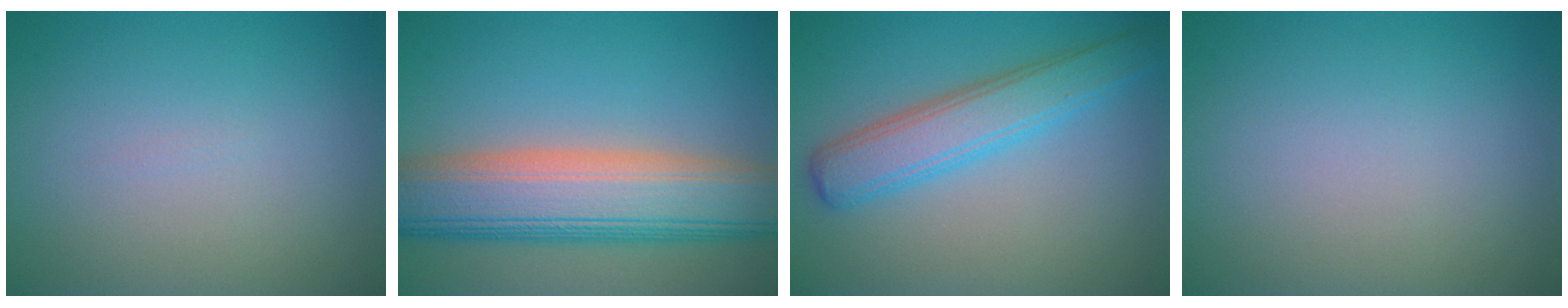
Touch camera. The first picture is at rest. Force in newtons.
{"total": 10.6, "press": 10.5, "slide": 0.6}
{"total": 4.8, "press": 4.8, "slide": 0.3}
{"total": 0.0}